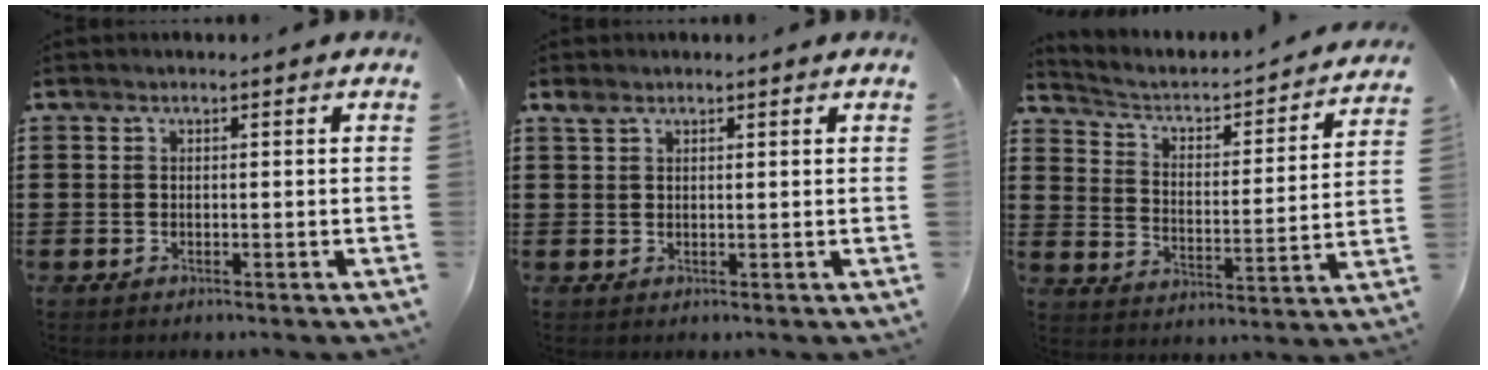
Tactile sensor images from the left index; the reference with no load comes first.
{"total": 1.7, "force": [1.4, 0.8, 0.7], "torque": [-0.018, 0.004, 0.026]}
{"total": 2.5, "force": [1.8, 1.5, 0.7], "torque": [-0.034, -0.021, 0.017]}